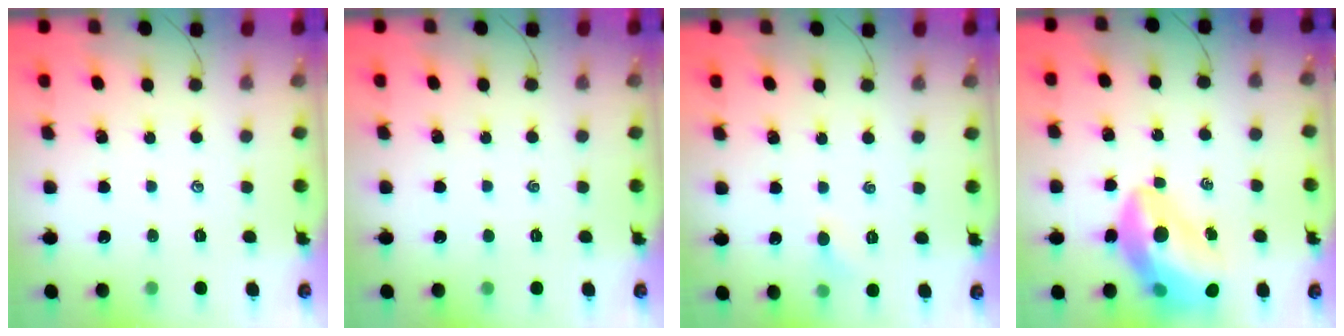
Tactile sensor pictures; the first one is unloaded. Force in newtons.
{"total": 0.0}
{"total": 3.7, "press": 3.5, "slide": 1.2}
{"total": 15.7, "press": 15.1, "slide": 4.2}